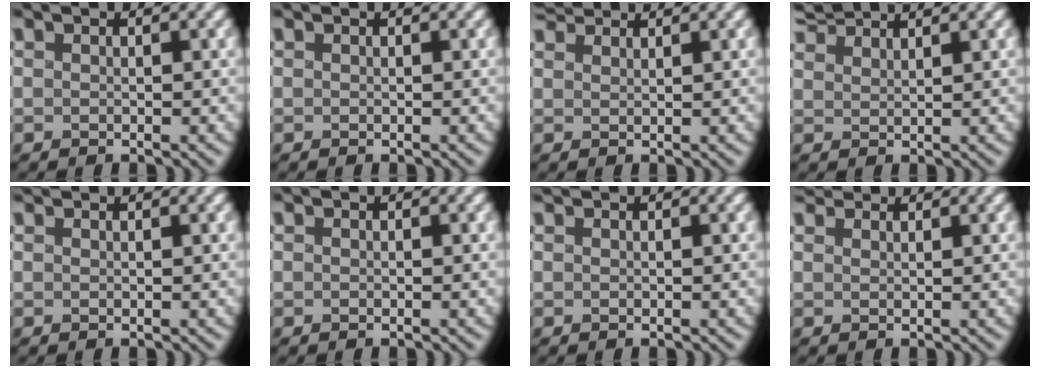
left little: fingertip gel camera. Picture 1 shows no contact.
{"total": 0.0}
{"total": 2.6, "force": [2.4, 0.5, 0.7], "torque": [-0.023, 0.017, 0.044]}
{"total": 3.5, "force": [3.3, 0.3, 1.0], "torque": [-0.031, 0.020, 0.064]}
{"total": 1.0, "force": [1.0, -0.1, 0.1], "torque": [-0.004, 0.010, 0.021]}
{"total": 0.0}
{"total": 0.5, "force": [0.5, 0.0, 0.1], "torque": [-0.004, 0.006, 0.014]}
{"total": 2.4, "force": [2.2, 0.6, 0.6], "torque": [-0.025, 0.011, 0.043]}